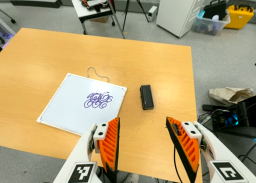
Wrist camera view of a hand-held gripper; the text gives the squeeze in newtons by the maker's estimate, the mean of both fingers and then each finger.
{"total": 0.0}